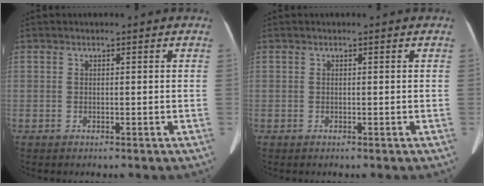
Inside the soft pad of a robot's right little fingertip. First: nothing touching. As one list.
[{"total": 0.0}]